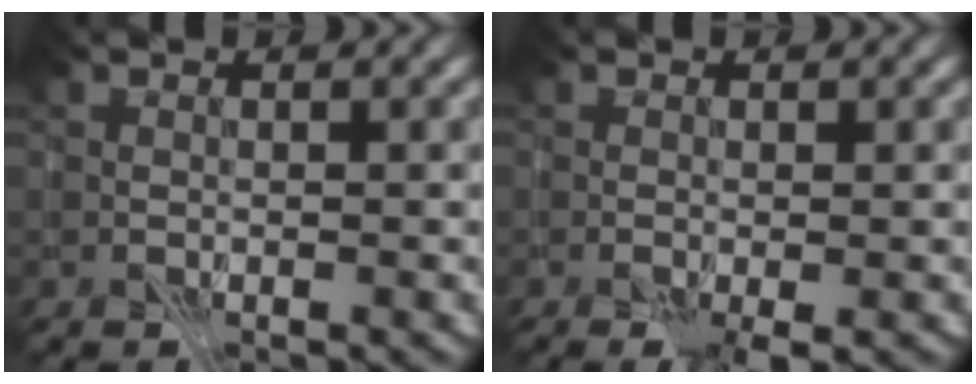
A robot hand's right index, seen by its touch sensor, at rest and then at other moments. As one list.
[{"total": 2.2, "force": [-1.0, 0.6, 1.9], "torque": [-0.029, 0.007, -0.008]}]